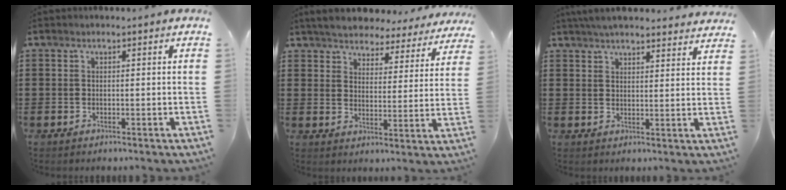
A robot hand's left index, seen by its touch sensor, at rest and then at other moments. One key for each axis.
{"total": 5.1, "fx": 5.1, "fy": 0.5, "fz": 0.3, "tx": -0.037, "ty": -0.034, "tz": 0.087}
{"total": 4.4, "fx": 4.2, "fy": 0.5, "fz": 1.0, "tx": -0.031, "ty": -0.009, "tz": 0.080}